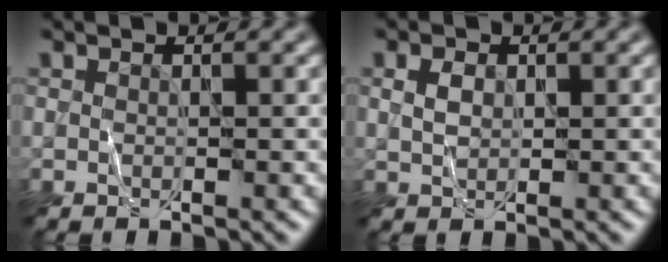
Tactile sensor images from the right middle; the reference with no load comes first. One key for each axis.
{"total": 1.6, "fx": 0.4, "fy": 1.2, "fz": 1.0, "tx": -0.022, "ty": 0.003, "tz": 0.010}